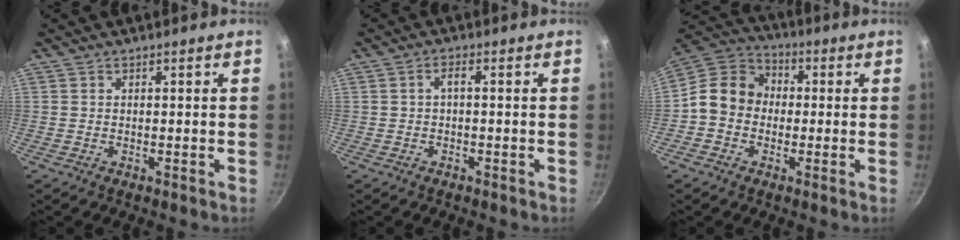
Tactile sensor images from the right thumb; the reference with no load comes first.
{"total": 1.8, "force": [-0.3, 0.7, 1.6], "torque": [-0.036, 0.013, -0.004]}
{"total": 11.2, "force": [-0.8, 9.5, 5.8], "torque": [-0.066, 0.035, -0.041]}